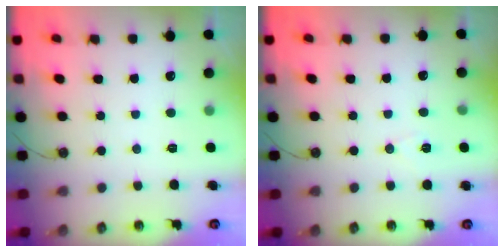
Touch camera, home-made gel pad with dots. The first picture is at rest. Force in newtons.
{"total": 5.3, "press": 3.8, "slide": 3.7}